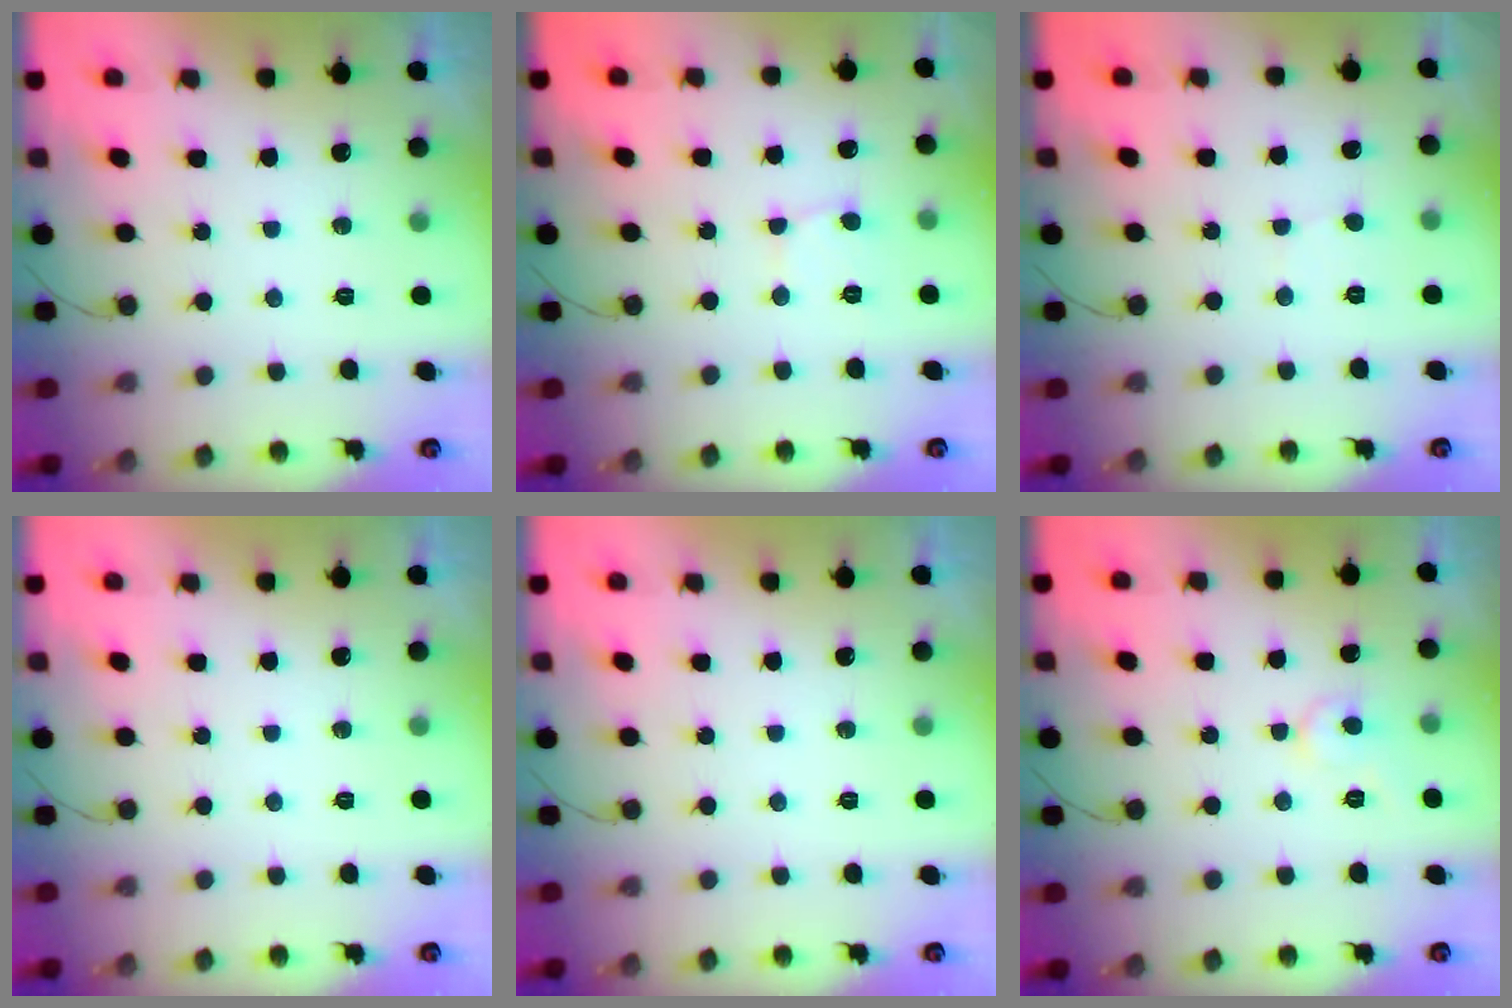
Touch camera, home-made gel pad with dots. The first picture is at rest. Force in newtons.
{"total": 2.8, "press": 2.8, "slide": 0.3}
{"total": 0.7, "press": 0.7, "slide": 0.0}
{"total": 0.0}
{"total": 0.0}
{"total": 5.8, "press": 5.8, "slide": 0.4}